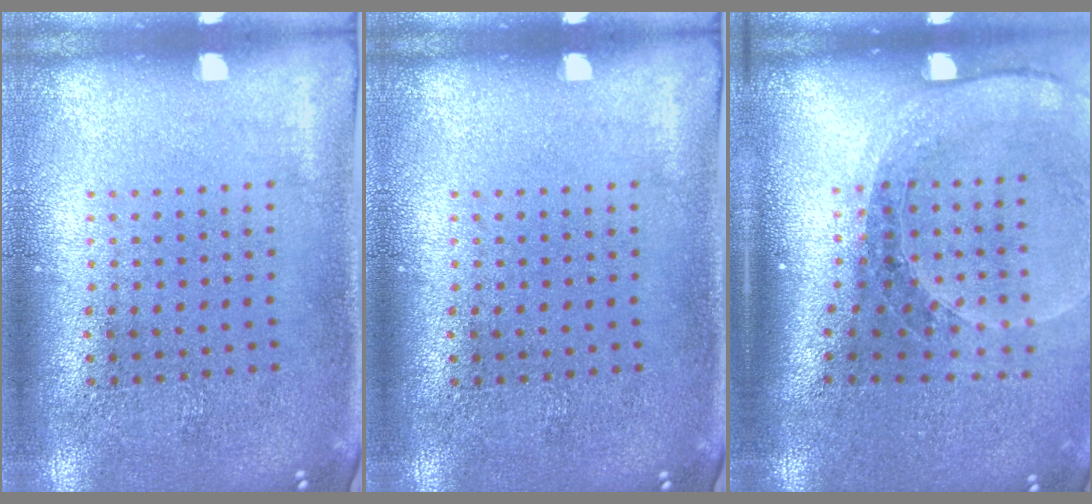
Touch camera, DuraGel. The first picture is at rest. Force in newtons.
{"total": 0.0}
{"total": 1.8, "press": 1.6, "slide": 0.7}